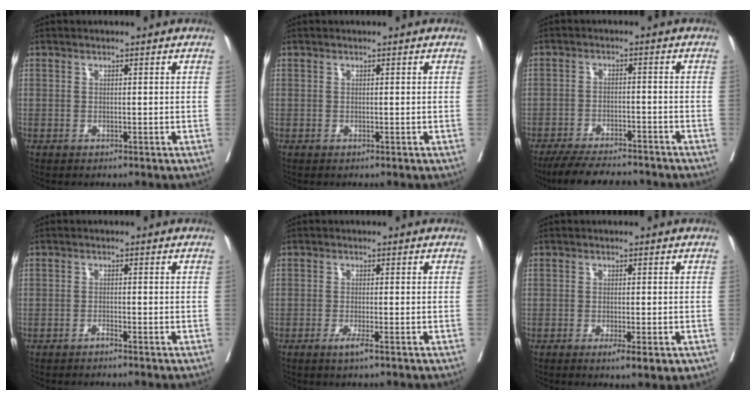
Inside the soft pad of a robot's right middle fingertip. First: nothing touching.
{"total": 0.0}
{"total": 10.2, "force": [-9.2, 2.5, 3.8], "torque": [-0.056, -0.005, -0.140]}
{"total": 0.8, "force": [-0.7, -0.1, 0.3], "torque": [-0.007, 0.001, -0.014]}
{"total": 2.0, "force": [-1.2, -0.1, 1.6], "torque": [-0.029, -0.004, -0.023]}
{"total": 3.3, "force": [-1.6, 0.6, 2.9], "torque": [-0.038, -0.007, -0.021]}